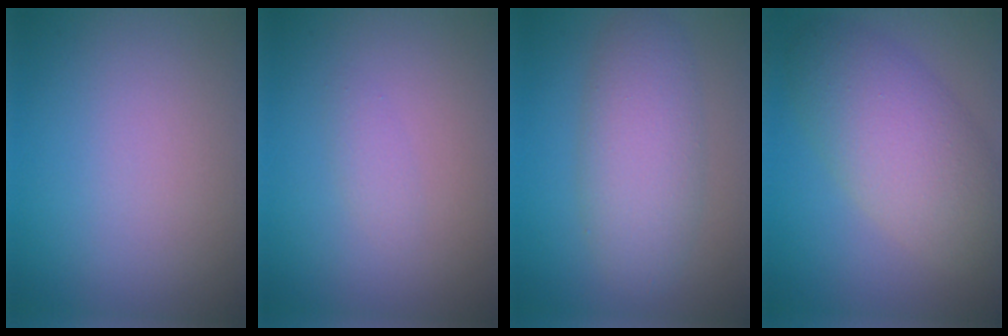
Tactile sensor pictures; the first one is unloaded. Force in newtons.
{"total": 0.8, "press": 0.8, "slide": 0.0}
{"total": 4.9, "press": 4.9, "slide": 0.1}
{"total": 7.0, "press": 7.0, "slide": 0.3}